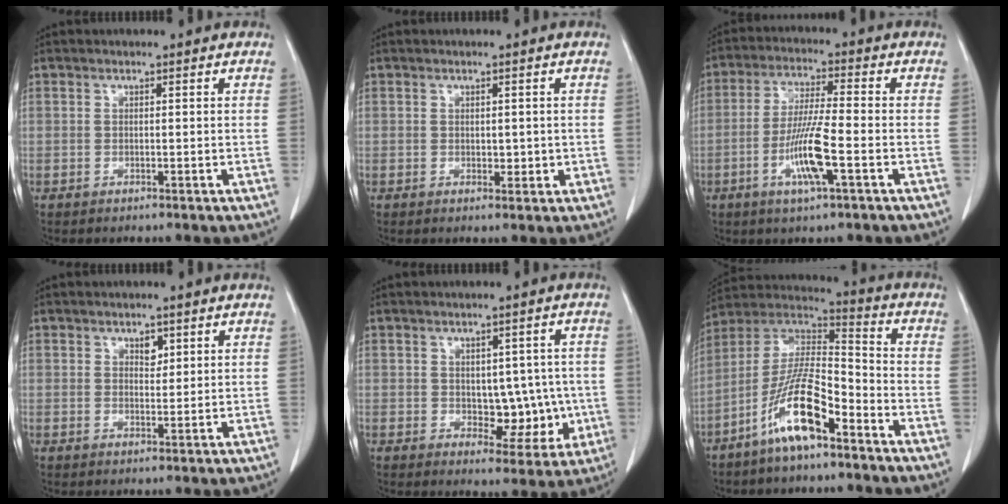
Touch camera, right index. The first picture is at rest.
{"total": 1.9, "force": [0.0, 1.3, 1.4], "torque": [-0.016, -0.001, 0.005]}
{"total": 9.1, "force": [-3.2, 0.4, 8.5], "torque": [-0.167, -0.010, -0.063]}
{"total": 1.9, "force": [1.0, 1.1, 1.1], "torque": [-0.013, -0.003, 0.018]}
{"total": 7.3, "force": [-0.5, 4.5, 5.7], "torque": [-0.054, 0.010, 0.008]}
{"total": 13.2, "force": [-7.3, 2.7, 10.7], "torque": [-0.210, 0.001, -0.136]}